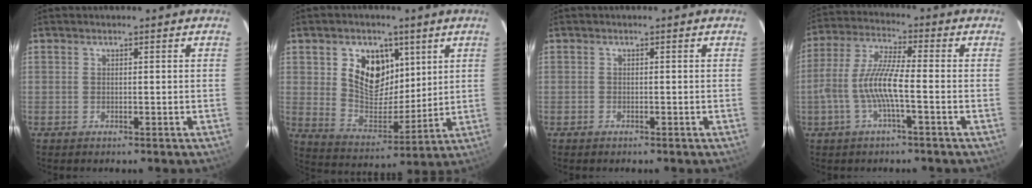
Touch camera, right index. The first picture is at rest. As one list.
[{"total": 12.9, "force": [5.0, 9.0, 7.7], "torque": [-0.146, 0.000, 0.102]}, {"total": 0.6, "force": [-0.5, 0.3, 0.0], "torque": [-0.001, 0.001, -0.009]}, {"total": 9.4, "force": [-2.7, 1.3, 8.9], "torque": [-0.195, 0.003, -0.050]}]